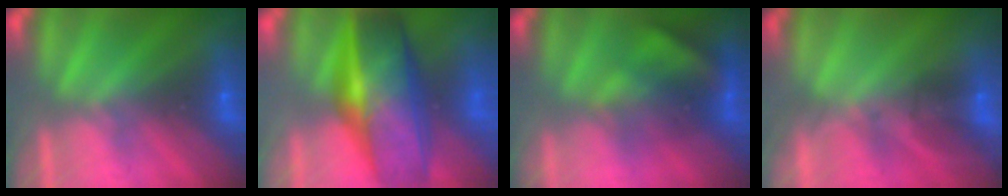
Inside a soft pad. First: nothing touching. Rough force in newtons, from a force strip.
{"total": 7.1}
{"total": 3.6}
{"total": 1.7}